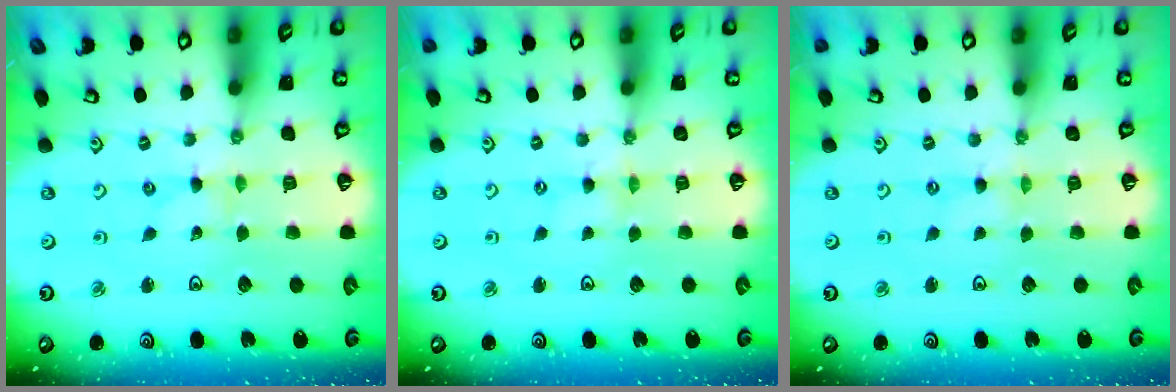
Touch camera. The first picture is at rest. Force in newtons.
{"total": 0.0}
{"total": 0.0}